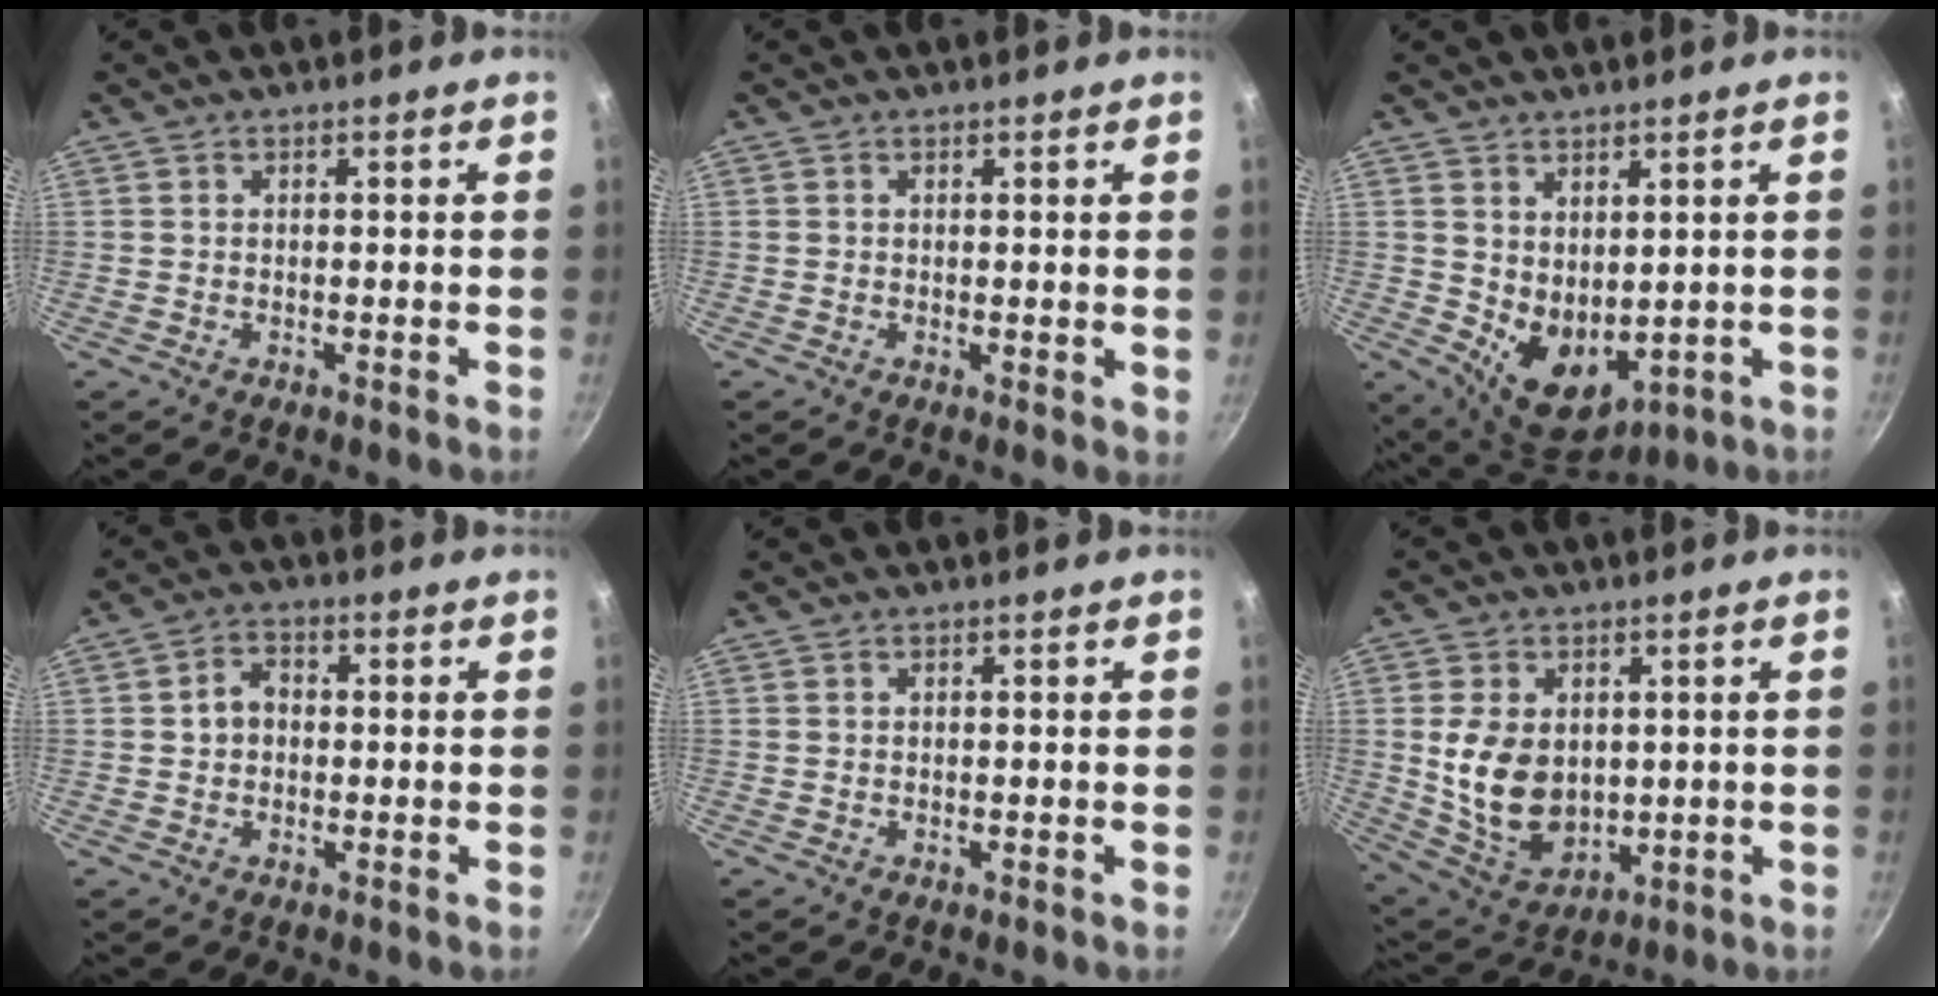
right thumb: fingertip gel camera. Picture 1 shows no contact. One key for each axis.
{"total": 1.6, "fx": 0.1, "fy": 0.6, "fz": 1.4, "tx": -0.021, "ty": -0.007, "tz": -0.003}
{"total": 9.6, "fx": 0.0, "fy": 6.1, "fz": 7.4, "tx": -0.101, "ty": -0.018, "tz": 0.033}
{"total": 4.0, "fx": 0.0, "fy": 3.2, "fz": 2.5, "tx": -0.029, "ty": 0.016, "tz": -0.008}
{"total": 0.0}
{"total": 13.0, "fx": 1.0, "fy": 9.2, "fz": 9.1, "tx": -0.140, "ty": -0.013, "tz": 0.042}